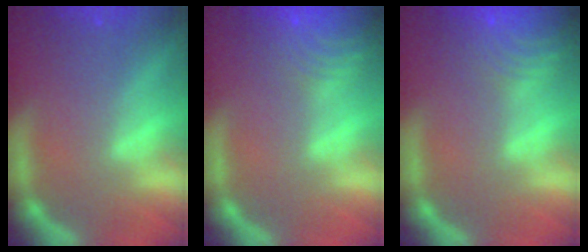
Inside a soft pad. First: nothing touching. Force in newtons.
{"total": 10.0}
{"total": 10.0}